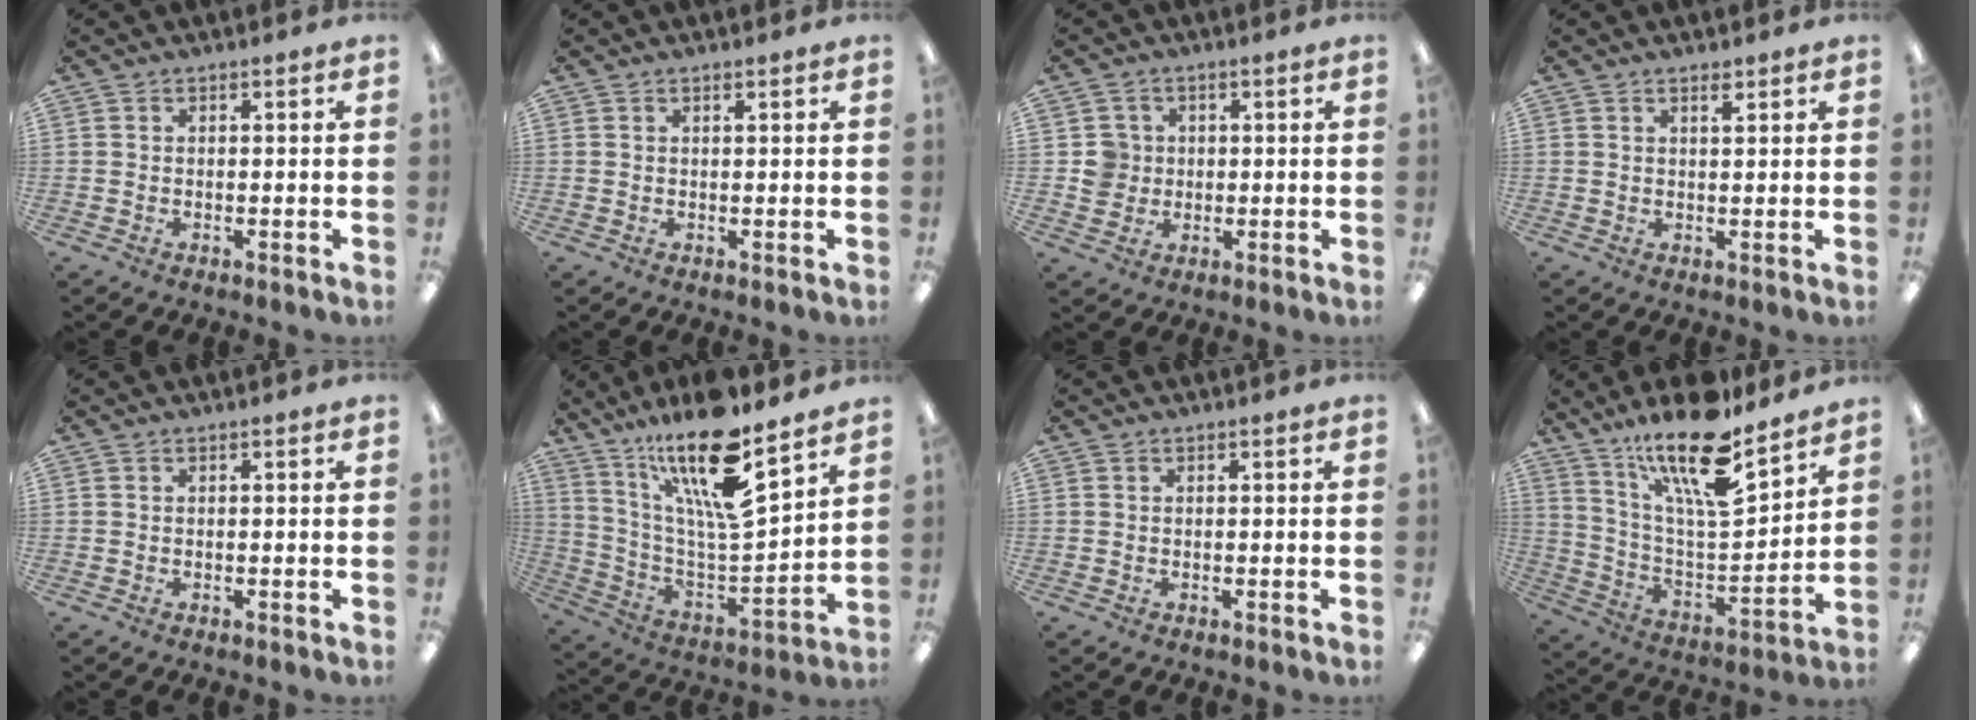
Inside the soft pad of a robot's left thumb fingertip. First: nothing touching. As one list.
[{"total": 0.5, "force": [0.5, 0.1, 0.2], "torque": [-0.005, 0.001, 0.008]}, {"total": 4.9, "force": [0.4, 4.8, 0.8], "torque": [-0.011, 0.007, 0.006]}, {"total": 1.8, "force": [1.5, 0.4, 0.9], "torque": [-0.013, -0.005, 0.026]}, {"total": 0.0}, {"total": 20.7, "force": [14.6, 5.1, 13.9], "torque": [-0.261, -0.094, 0.244]}, {"total": 0.0}, {"total": 21.5, "force": [15.7, 6.2, 13.3], "torque": [-0.232, -0.100, 0.265]}]